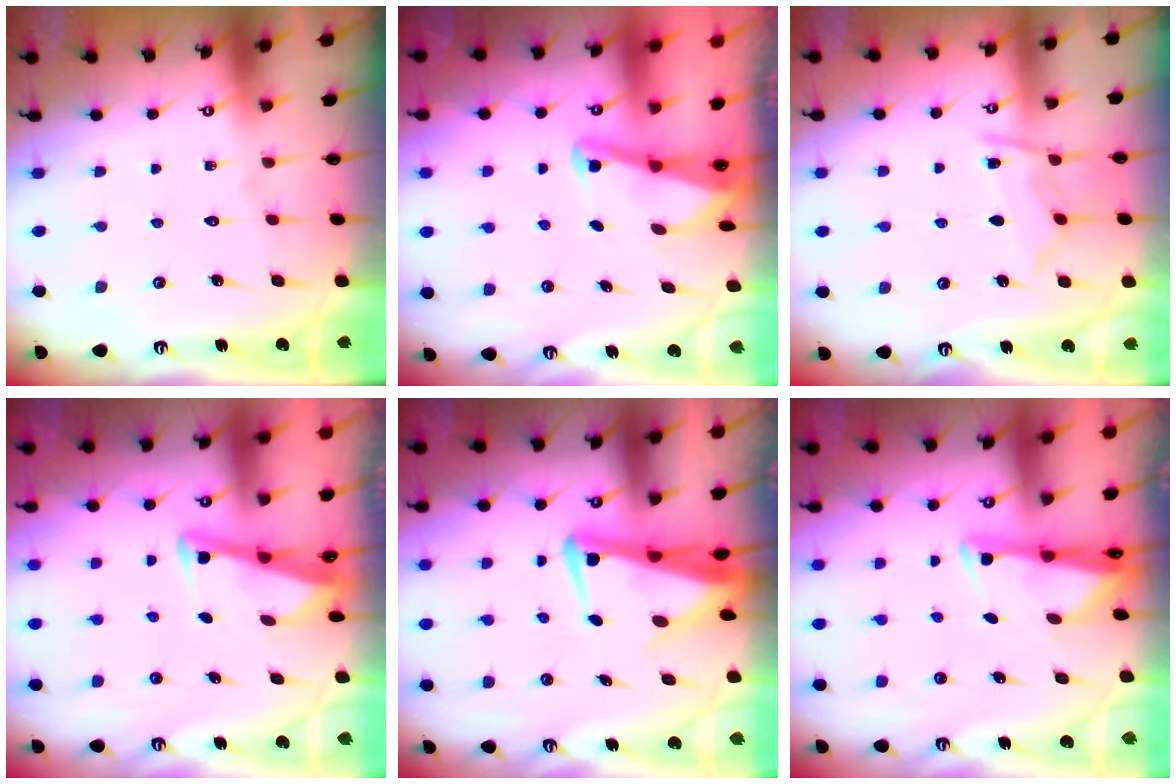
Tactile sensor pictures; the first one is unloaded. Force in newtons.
{"total": 2.2, "press": 2.2, "slide": 0.3}
{"total": 8.5, "press": 8.4, "slide": 0.9}
{"total": 3.4, "press": 3.4, "slide": 0.3}
{"total": 5.2, "press": 5.0, "slide": 1.3}
{"total": 2.7, "press": 2.7, "slide": 0.4}